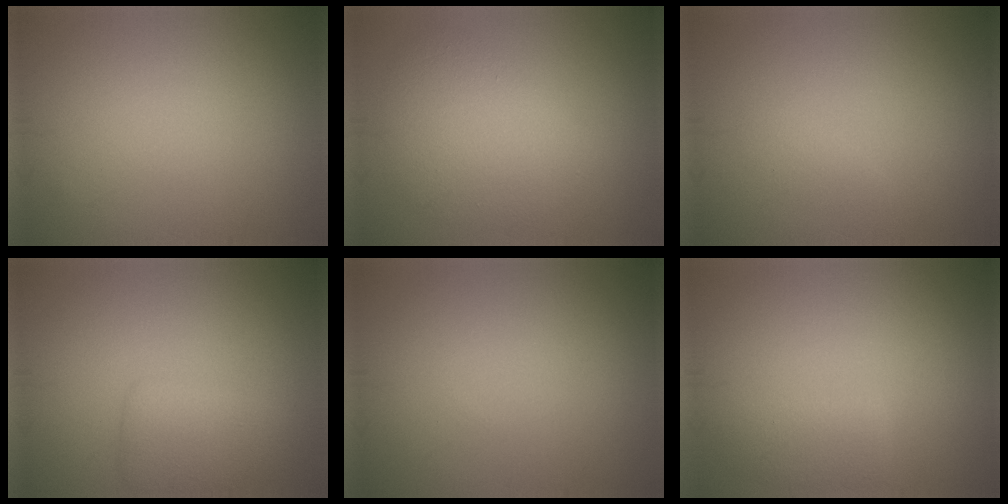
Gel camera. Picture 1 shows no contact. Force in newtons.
{"total": 4.6, "press": 4.6, "slide": 0.2}
{"total": 1.0, "press": 1.0, "slide": 0.1}
{"total": 3.1, "press": 3.1, "slide": 0.2}
{"total": 0.0}
{"total": 2.1, "press": 2.1, "slide": 0.2}